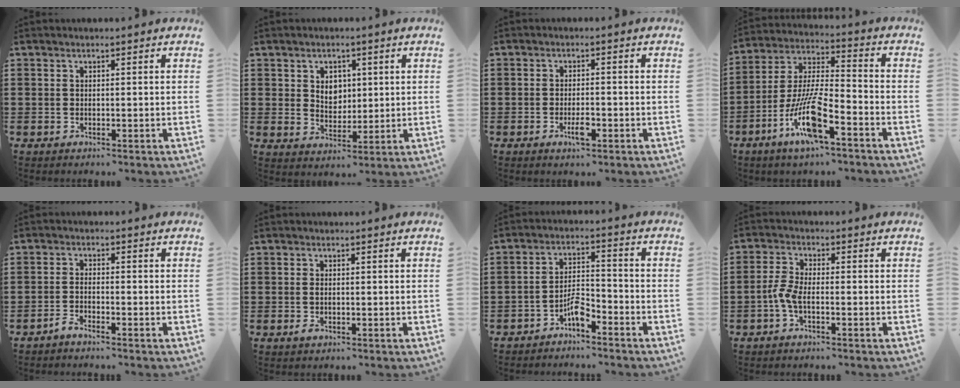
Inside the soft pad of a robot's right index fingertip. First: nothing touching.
{"total": 4.0, "force": [1.5, 3.3, 1.6], "torque": [-0.036, 0.010, 0.025]}
{"total": 3.0, "force": [-1.3, 0.8, 2.6], "torque": [-0.058, -0.003, -0.027]}
{"total": 11.9, "force": [-6.6, 2.8, 9.5], "torque": [-0.205, 0.000, -0.128]}
{"total": 1.7, "force": [-1.6, -0.2, 0.6], "torque": [-0.018, -0.004, -0.031]}
{"total": 0.8, "force": [-0.3, 0.5, 0.6], "torque": [-0.012, -0.002, -0.005]}
{"total": 4.5, "force": [-3.3, 1.5, 2.7], "torque": [-0.045, 0.013, -0.060]}
{"total": 3.6, "force": [-1.4, 1.3, 3.0], "torque": [-0.081, -0.004, -0.033]}